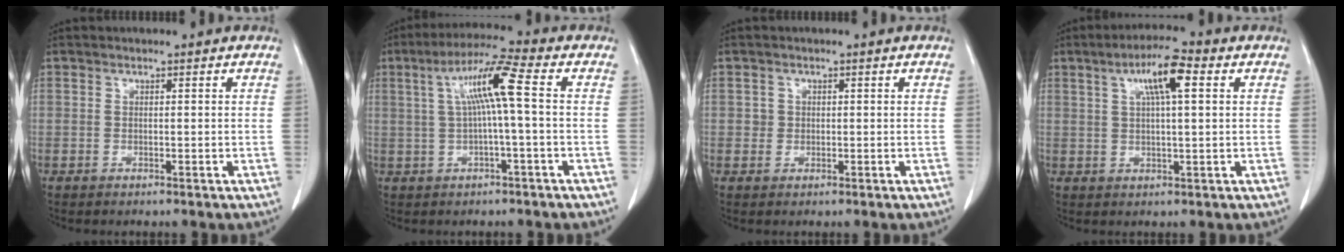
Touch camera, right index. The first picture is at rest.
{"total": 8.3, "force": [1.2, -0.3, 8.2], "torque": [-0.150, 0.025, 0.024]}
{"total": 1.3, "force": [0.3, 1.3, 0.1], "torque": [0.007, 0.005, 0.004]}
{"total": 7.5, "force": [2.9, 1.1, 6.8], "torque": [-0.122, 0.016, 0.050]}